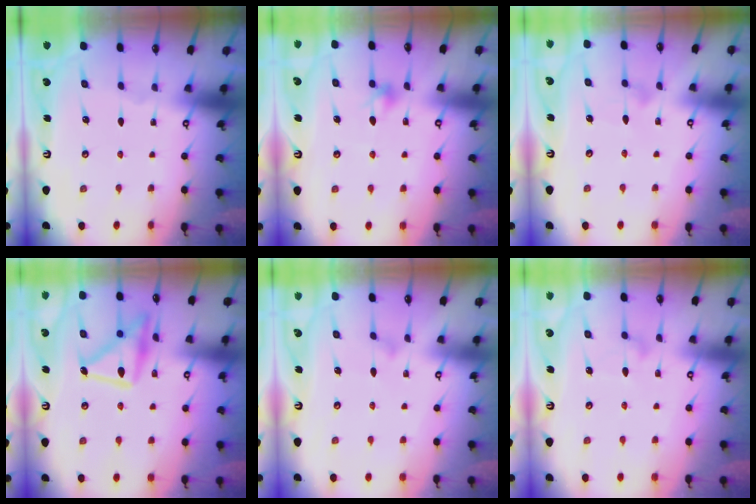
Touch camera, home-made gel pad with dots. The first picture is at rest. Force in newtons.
{"total": 6.6, "press": 6.4, "slide": 1.4}
{"total": 5.9, "press": 5.9, "slide": 0.4}
{"total": 16.7, "press": 16.7, "slide": 1.2}
{"total": 7.6, "press": 7.6, "slide": 0.5}
{"total": 8.5, "press": 8.4, "slide": 0.4}